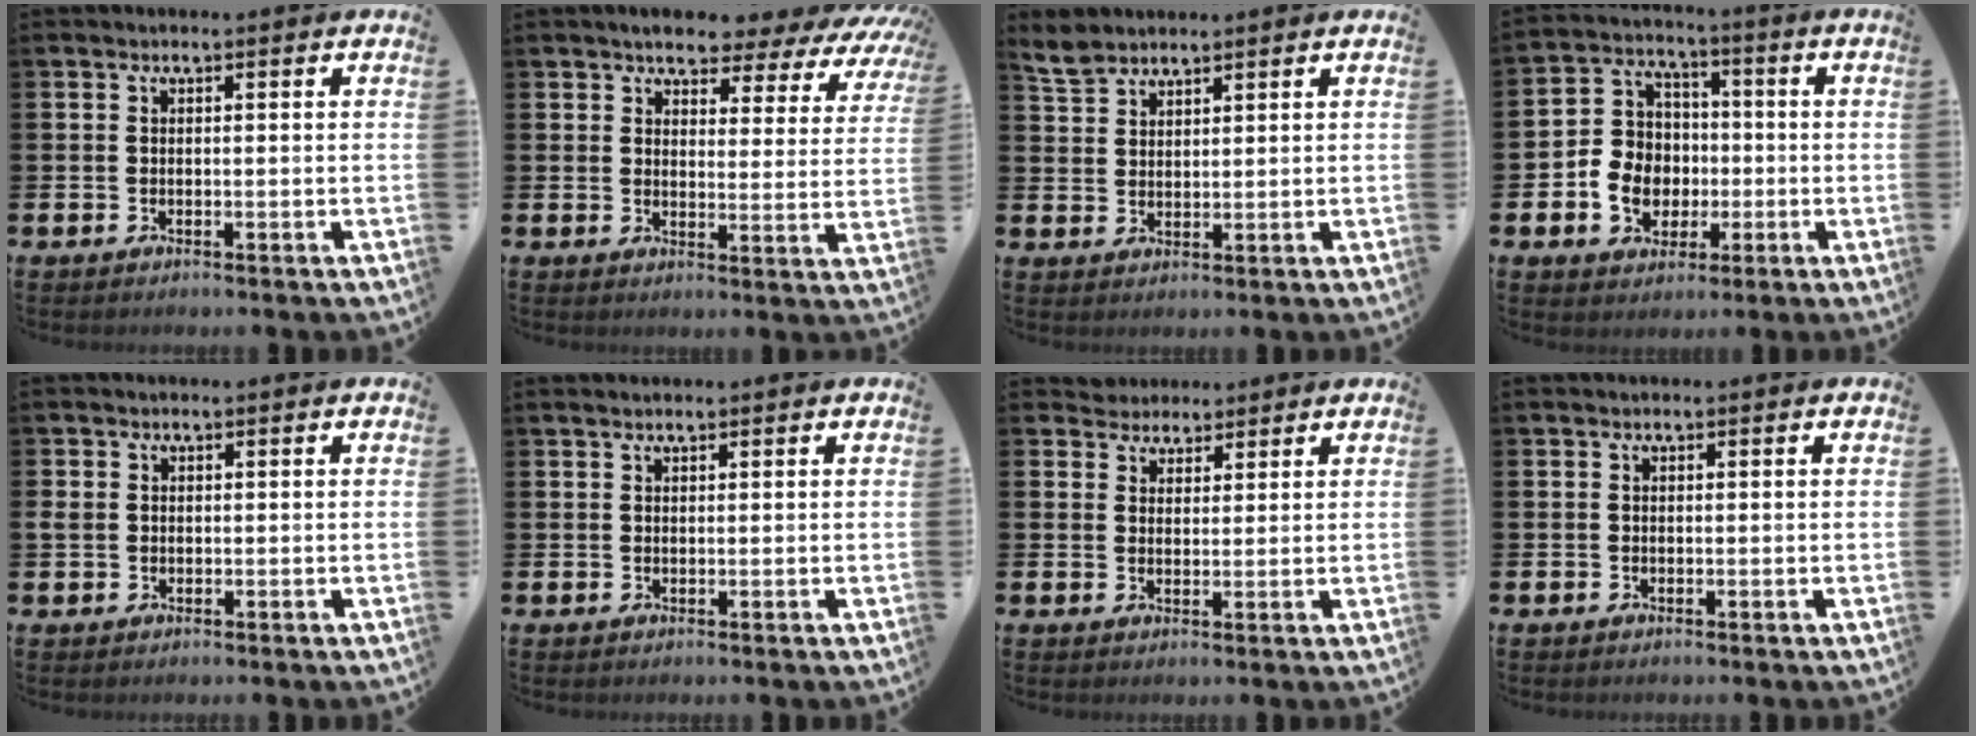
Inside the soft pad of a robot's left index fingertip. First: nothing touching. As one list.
[{"total": 4.9, "force": [4.6, 1.4, 1.0], "torque": [-0.032, -0.041, 0.073]}, {"total": 3.8, "force": [3.6, 1.2, 0.5], "torque": [-0.008, -0.017, 0.065]}, {"total": 7.5, "force": [-1.4, 6.8, 2.9], "torque": [-0.071, 0.017, -0.029]}, {"total": 1.4, "force": [0.3, 1.3, 0.5], "torque": [0.000, 0.002, 0.001]}, {"total": 0.7, "force": [0.7, 0.2, 0.1], "torque": [0.002, 0.001, 0.013]}, {"total": 3.4, "force": [3.0, 1.4, -0.8], "torque": [0.003, -0.011, 0.054]}, {"total": 0.0}]